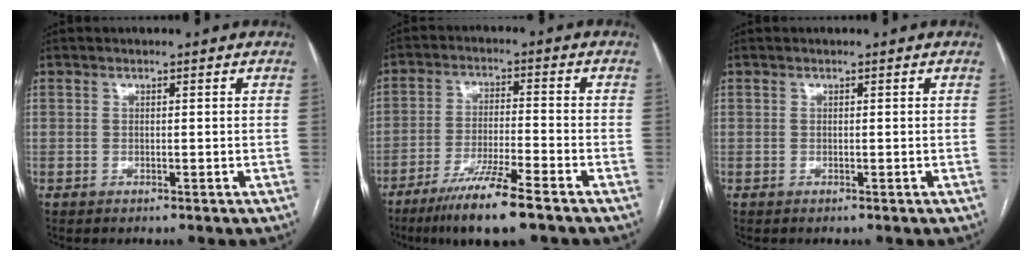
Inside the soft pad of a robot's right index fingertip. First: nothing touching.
{"total": 10.0, "force": [-7.0, 0.2, 7.2], "torque": [-0.132, -0.028, -0.126]}
{"total": 0.0}